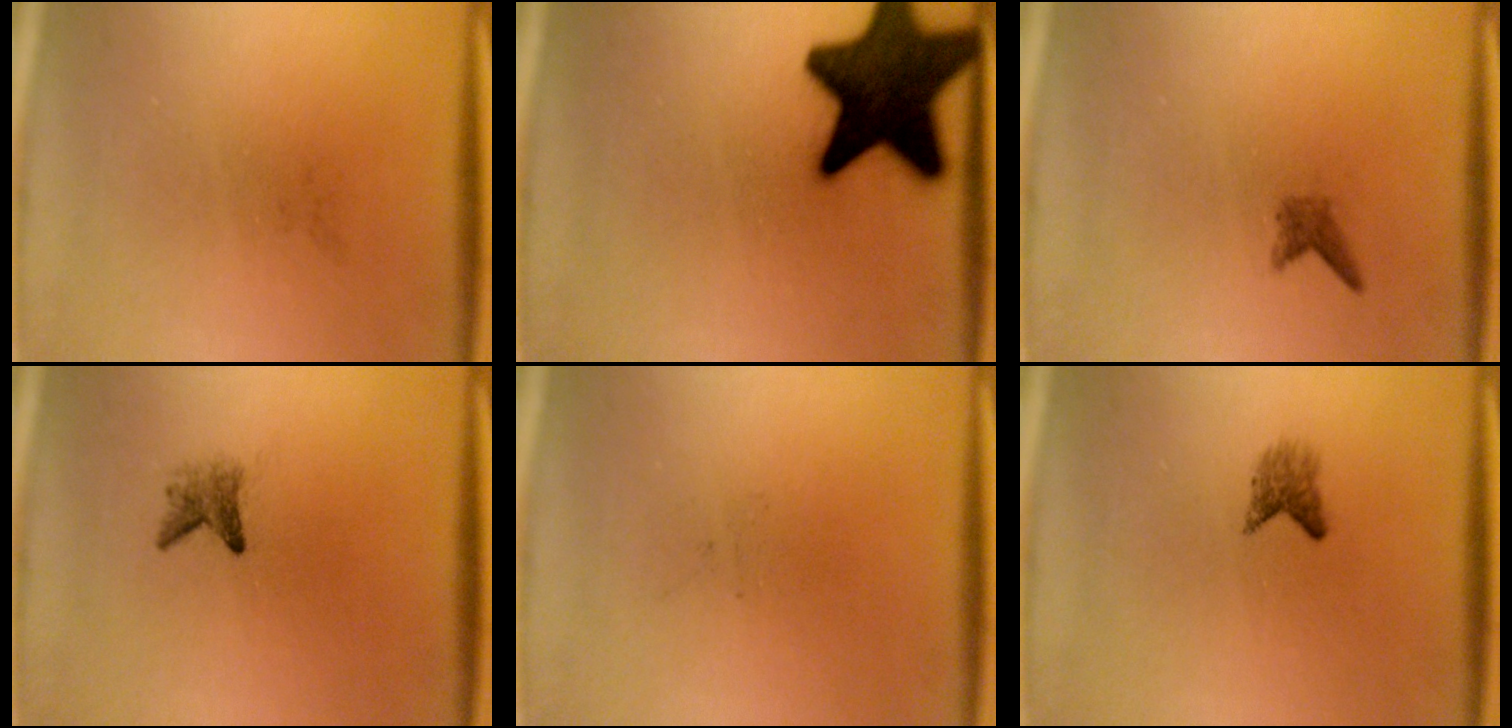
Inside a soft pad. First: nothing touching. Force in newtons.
{"total": 17.8}
{"total": 1.2}
{"total": 2.0}
{"total": 0.0}
{"total": 1.8}